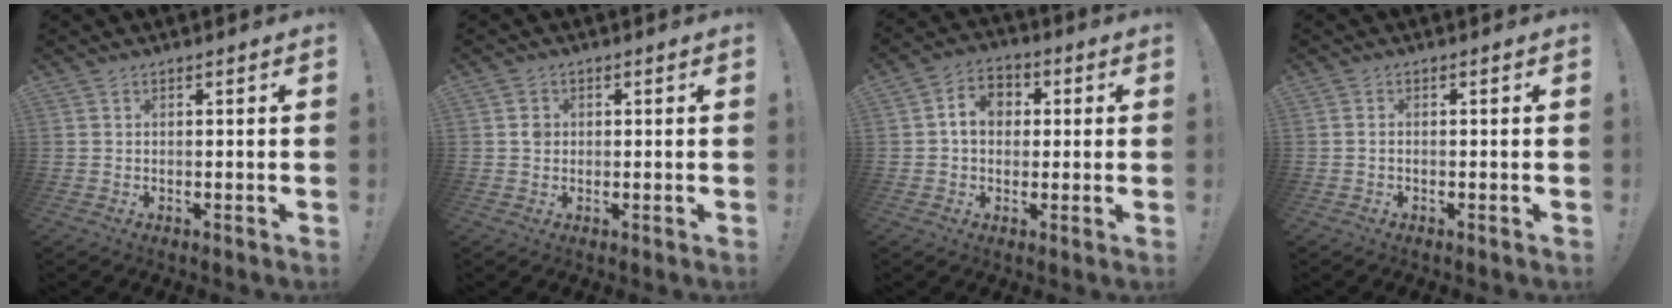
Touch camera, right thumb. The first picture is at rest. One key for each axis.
{"total": 1.9, "fx": 0.1, "fy": 1.8, "fz": 0.6, "tx": -0.002, "ty": 0.001, "tz": -0.002}
{"total": 7.7, "fx": 0.8, "fy": 6.1, "fz": 4.5, "tx": -0.070, "ty": 0.013, "tz": 0.015}
{"total": 0.6, "fx": -0.4, "fy": 0.1, "fz": 0.4, "tx": -0.010, "ty": 0.001, "tz": -0.007}